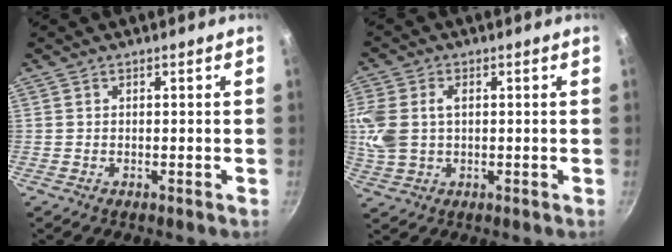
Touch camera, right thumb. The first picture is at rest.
{"total": 10.2, "force": [1.5, 7.0, 7.3], "torque": [-0.158, 0.009, 0.028]}